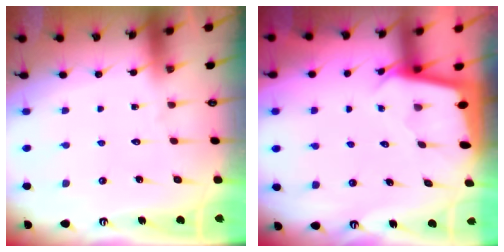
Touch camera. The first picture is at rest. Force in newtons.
{"total": 2.0, "press": 2.0, "slide": 0.1}